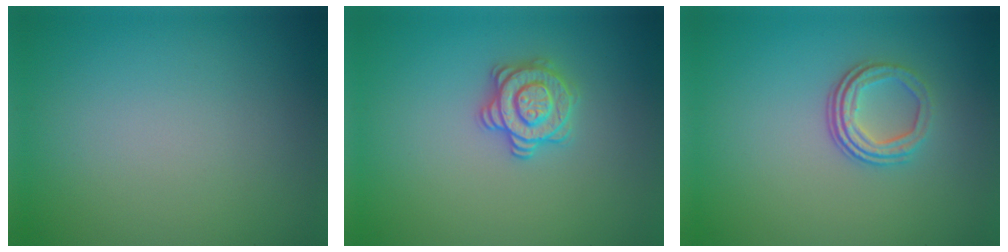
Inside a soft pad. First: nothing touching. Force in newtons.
{"total": 2.8, "press": 2.7, "slide": 0.7}
{"total": 3.4, "press": 2.3, "slide": 2.4}